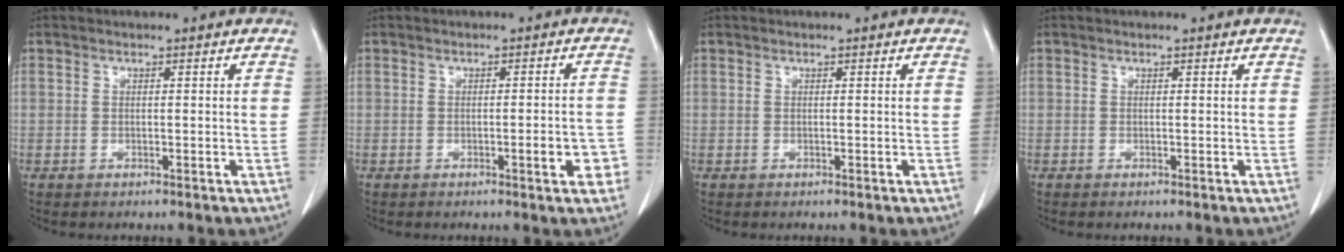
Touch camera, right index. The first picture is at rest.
{"total": 3.8, "force": [-1.6, 0.7, 3.4], "torque": [-0.037, 0.000, -0.020]}
{"total": 0.0}
{"total": 0.0}